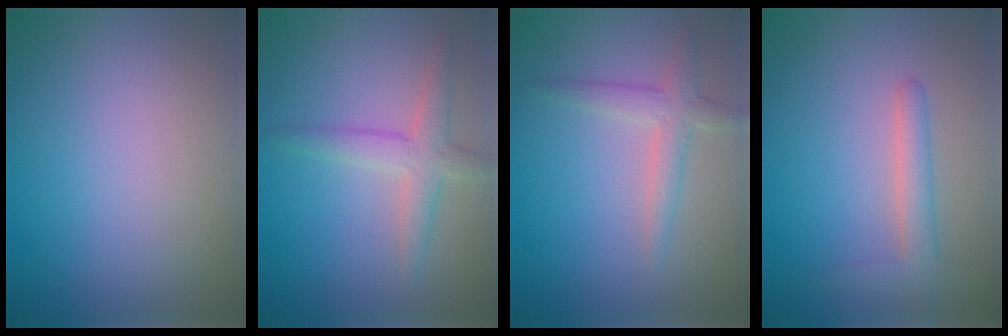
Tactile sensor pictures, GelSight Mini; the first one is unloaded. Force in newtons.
{"total": 2.9, "press": 2.9, "slide": 0.2}
{"total": 2.5, "press": 2.5, "slide": 0.1}
{"total": 2.4, "press": 2.4, "slide": 0.3}